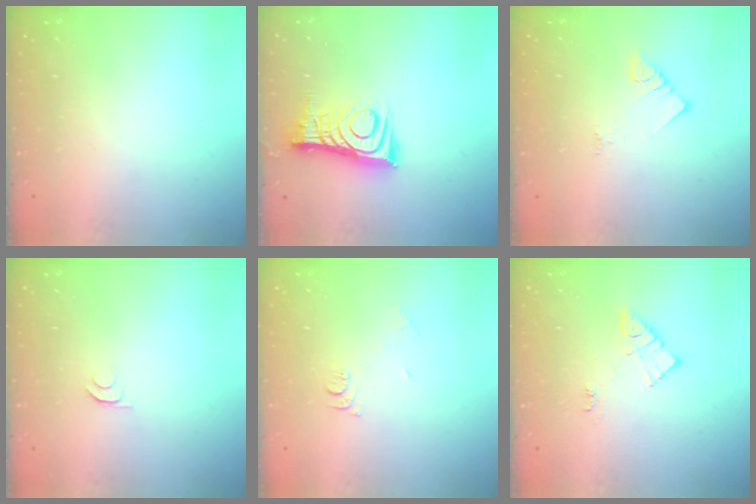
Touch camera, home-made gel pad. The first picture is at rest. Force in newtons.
{"total": 12.2, "press": 12.1, "slide": 0.9}
{"total": 3.6, "press": 3.6, "slide": 0.5}
{"total": 4.3, "press": 4.3, "slide": 0.7}
{"total": 5.7, "press": 5.7, "slide": 0.6}
{"total": 8.5, "press": 8.5, "slide": 0.6}